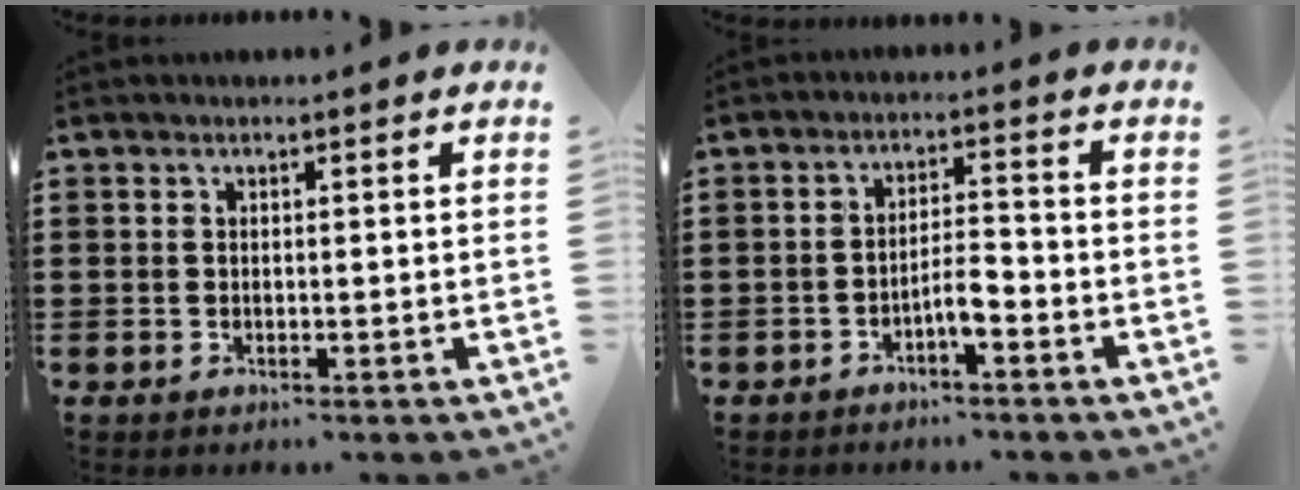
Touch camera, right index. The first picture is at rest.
{"total": 3.8, "force": [-2.2, 0.9, 3.0], "torque": [-0.061, 0.007, -0.045]}